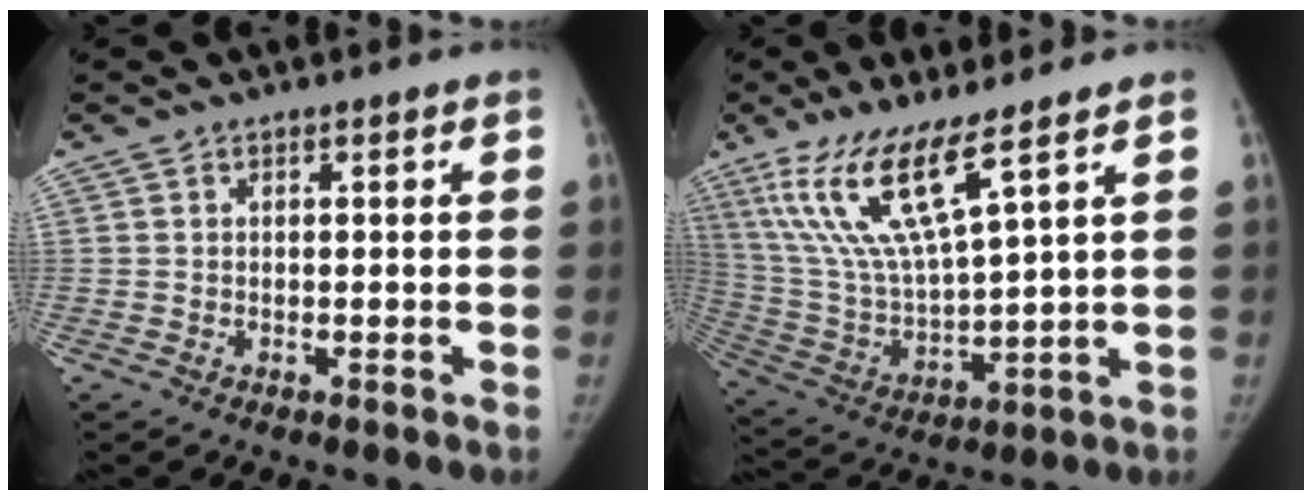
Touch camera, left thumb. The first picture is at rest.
{"total": 15.0, "force": [8.8, 2.5, 11.9], "torque": [-0.254, -0.046, 0.188]}